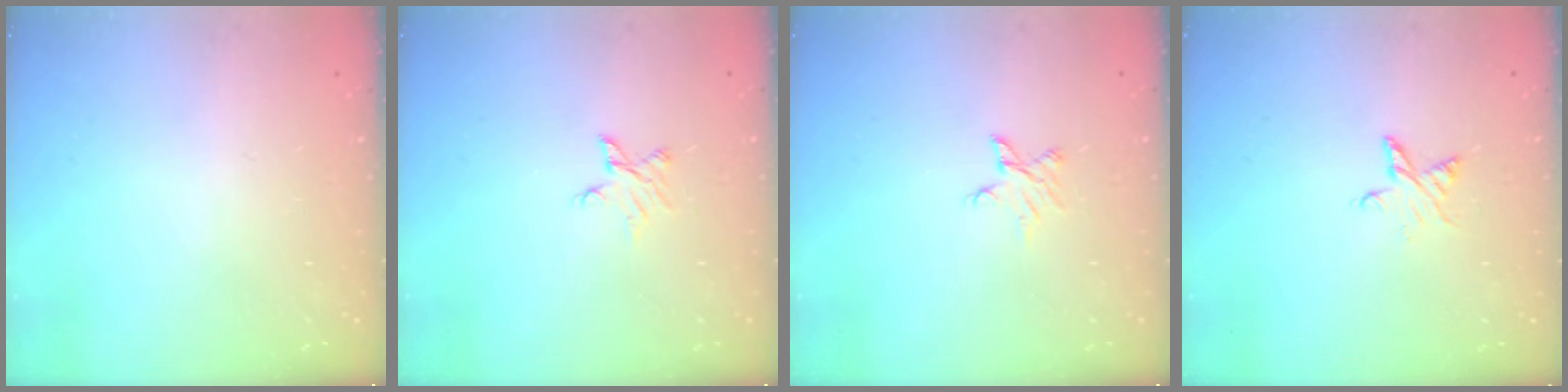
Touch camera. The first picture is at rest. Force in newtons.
{"total": 2.9, "press": 2.9, "slide": 0.2}
{"total": 2.9, "press": 2.9, "slide": 0.2}
{"total": 4.2, "press": 4.2, "slide": 0.4}